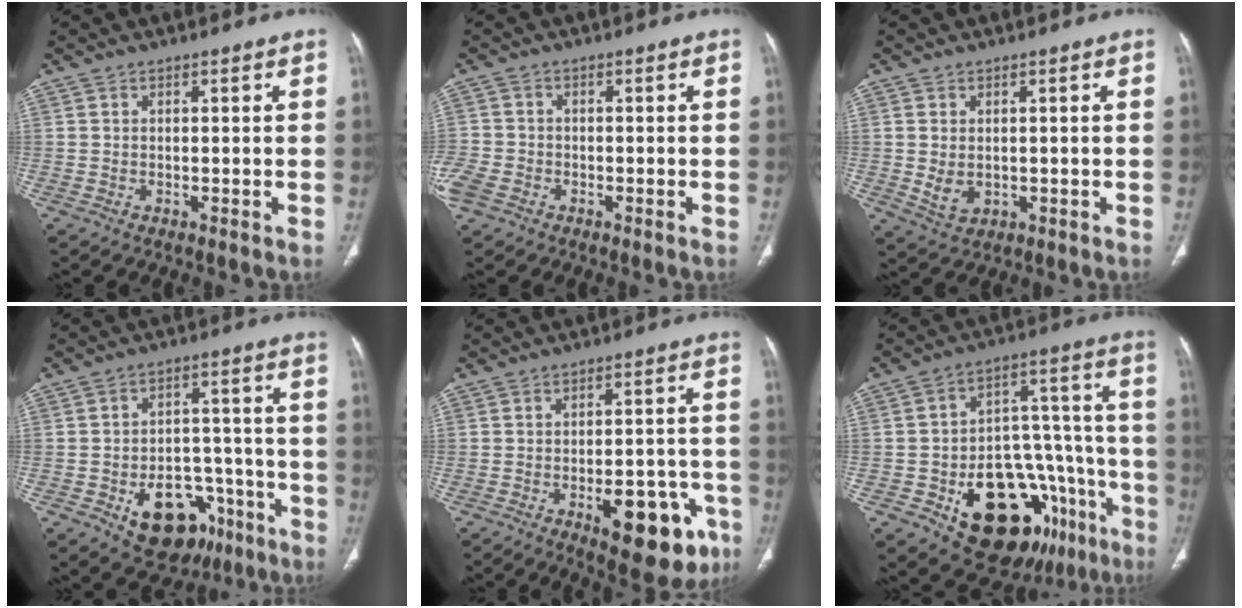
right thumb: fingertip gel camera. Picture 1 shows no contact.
{"total": 5.7, "force": [-2.9, 4.2, 2.6], "torque": [-0.069, 0.010, -0.056]}
{"total": 3.8, "force": [-0.1, 2.8, 2.6], "torque": [-0.040, -0.011, 0.011]}
{"total": 14.9, "force": [-7.4, 10.0, 8.2], "torque": [-0.072, 0.052, -0.097]}
{"total": 15.7, "force": [-7.0, 6.9, 12.3], "torque": [-0.115, 0.029, -0.079]}
{"total": 25.4, "force": [-12.1, 14.2, 17.2], "torque": [-0.172, 0.092, -0.162]}